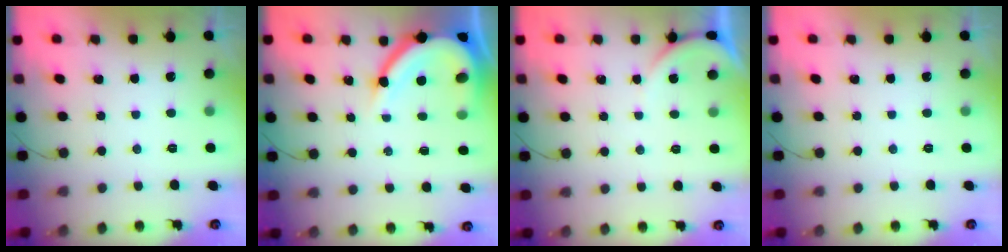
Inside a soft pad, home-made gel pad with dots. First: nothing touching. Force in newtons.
{"total": 11.9, "press": 11.8, "slide": 1.6}
{"total": 1.6, "press": 1.6, "slide": 0.4}
{"total": 0.0}